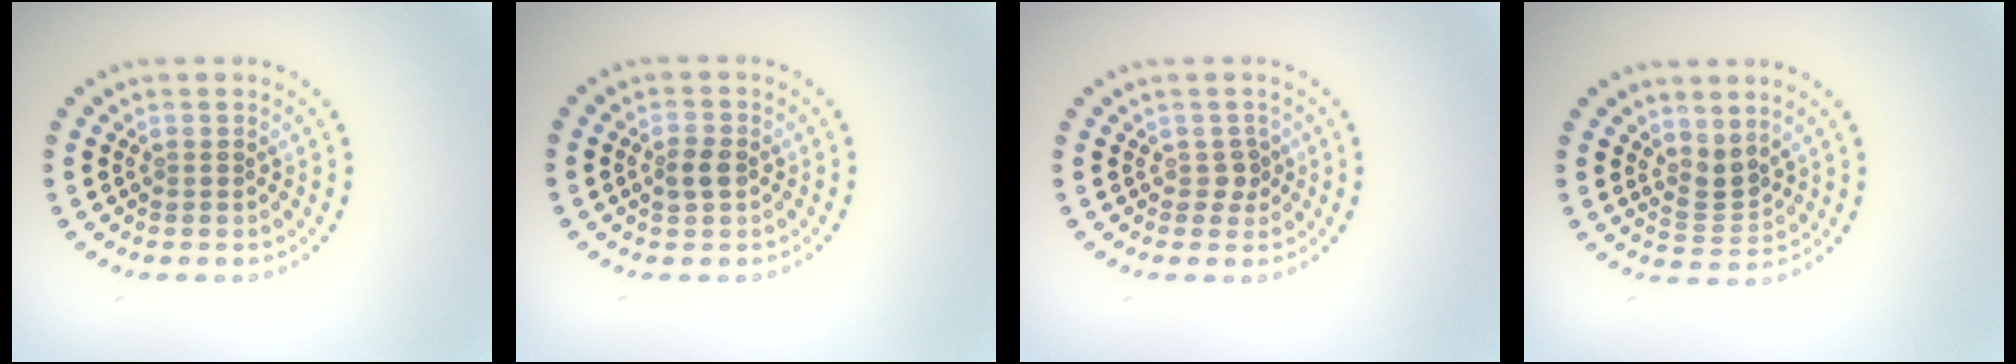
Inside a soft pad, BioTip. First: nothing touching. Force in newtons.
{"total": 1.6, "press": 1.6, "slide": 0.1}
{"total": 1.3, "press": 1.0, "slide": 0.7}
{"total": 2.2, "press": 1.5, "slide": 1.6}